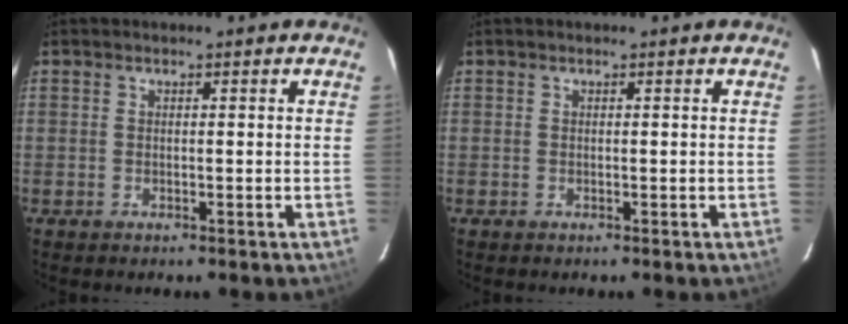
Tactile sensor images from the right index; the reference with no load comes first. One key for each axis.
{"total": 0.0}